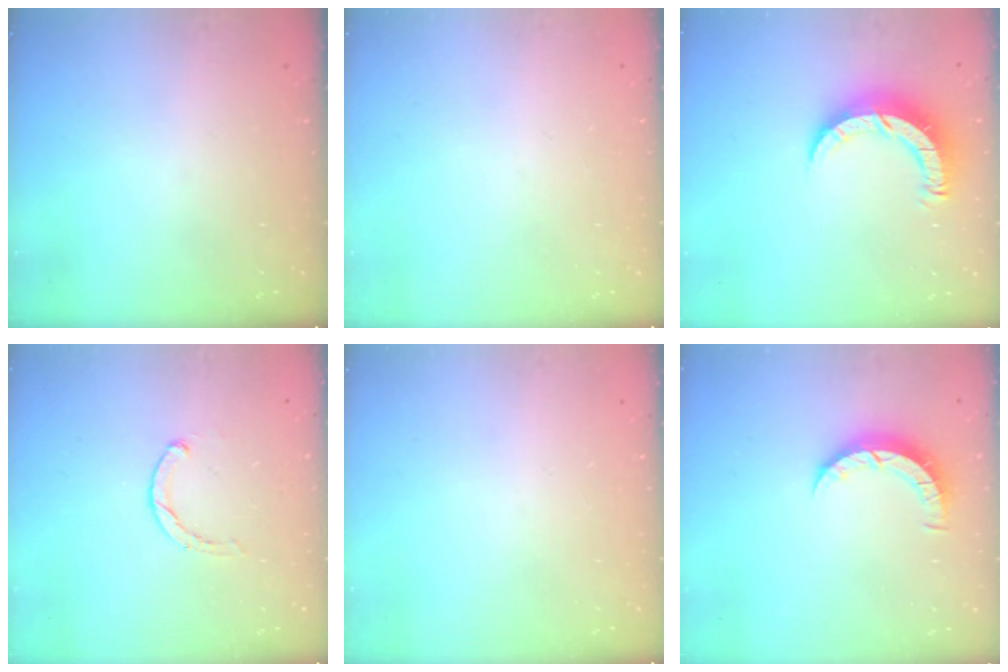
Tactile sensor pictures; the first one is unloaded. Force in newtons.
{"total": 0.0}
{"total": 9.4, "press": 9.4, "slide": 0.7}
{"total": 0.6, "press": 0.6, "slide": 0.2}
{"total": 0.0}
{"total": 5.0, "press": 4.9, "slide": 0.6}